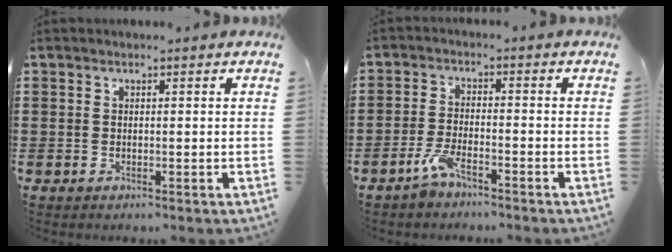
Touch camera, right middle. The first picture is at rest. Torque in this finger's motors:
{"motor_torque": [0.05, -0.05, 0.06, 0.05]}